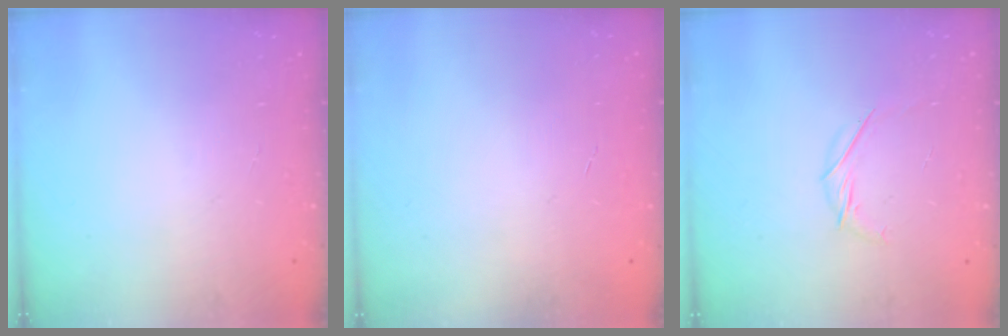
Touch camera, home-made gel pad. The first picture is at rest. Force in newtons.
{"total": 0.0}
{"total": 4.8, "press": 4.7, "slide": 1.1}